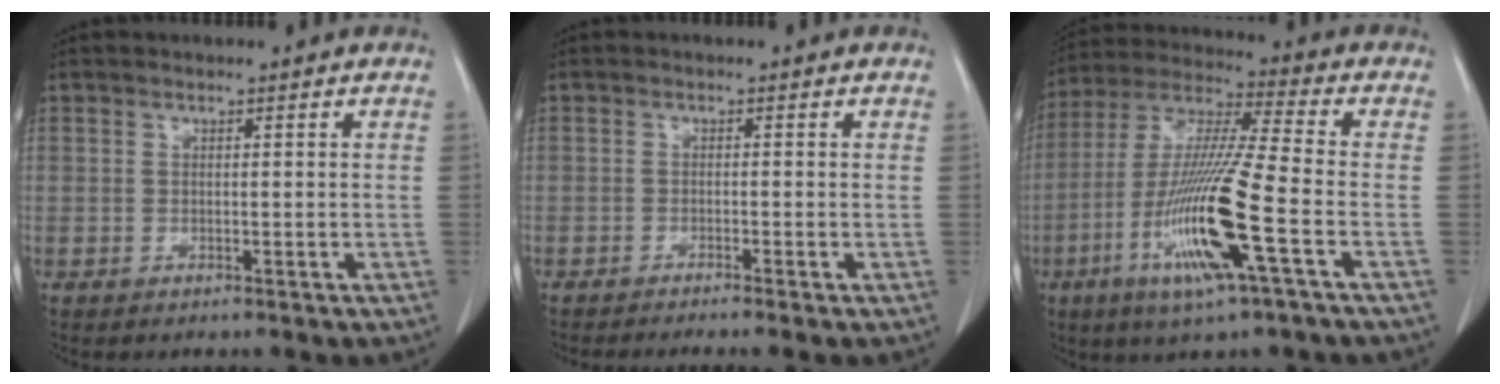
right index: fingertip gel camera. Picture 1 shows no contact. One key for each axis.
{"total": 3.7, "fx": -3.1, "fy": -0.7, "fz": 1.9, "tx": -0.017, "ty": -0.002, "tz": -0.047}
{"total": 16.8, "fx": -5.7, "fy": 0.1, "fz": 15.8, "tx": -0.326, "ty": -0.020, "tz": -0.112}